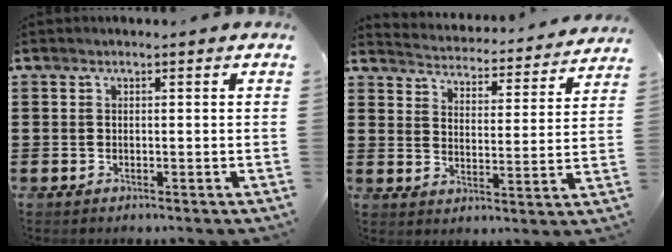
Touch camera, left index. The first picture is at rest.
{"total": 3.6, "force": [3.6, -0.2, -0.2], "torque": [-0.020, -0.037, 0.055]}